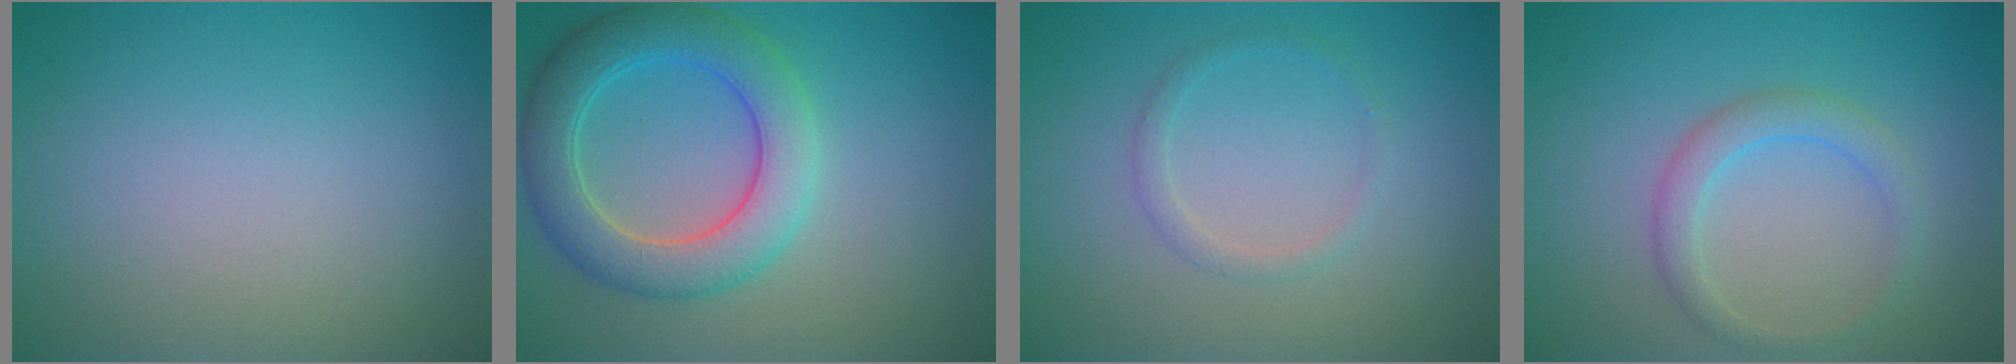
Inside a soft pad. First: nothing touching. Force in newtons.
{"total": 6.1, "press": 6.1, "slide": 0.2}
{"total": 1.2, "press": 1.2, "slide": 0.0}
{"total": 2.3, "press": 2.3, "slide": 0.0}